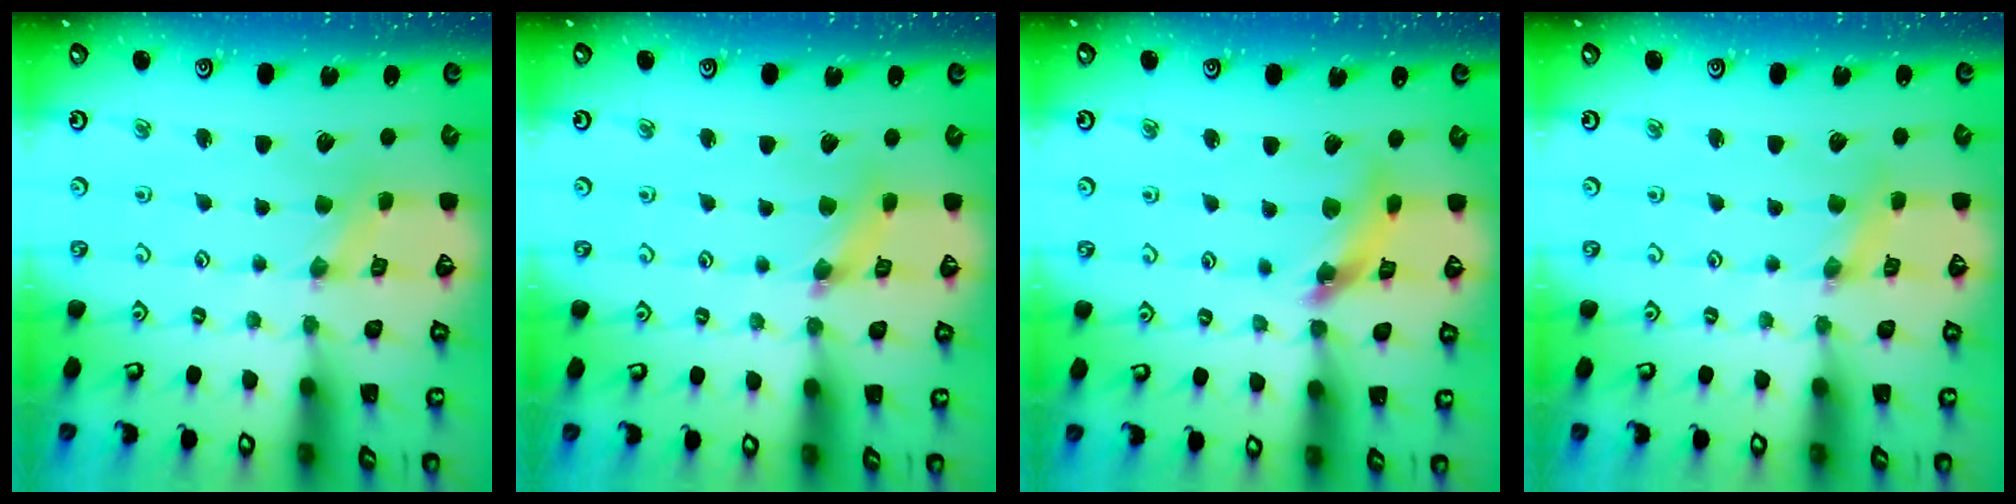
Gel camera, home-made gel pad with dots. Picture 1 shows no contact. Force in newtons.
{"total": 3.2, "press": 3.2, "slide": 0.4}
{"total": 10.7, "press": 10.6, "slide": 1.3}
{"total": 1.7, "press": 1.7, "slide": 0.2}